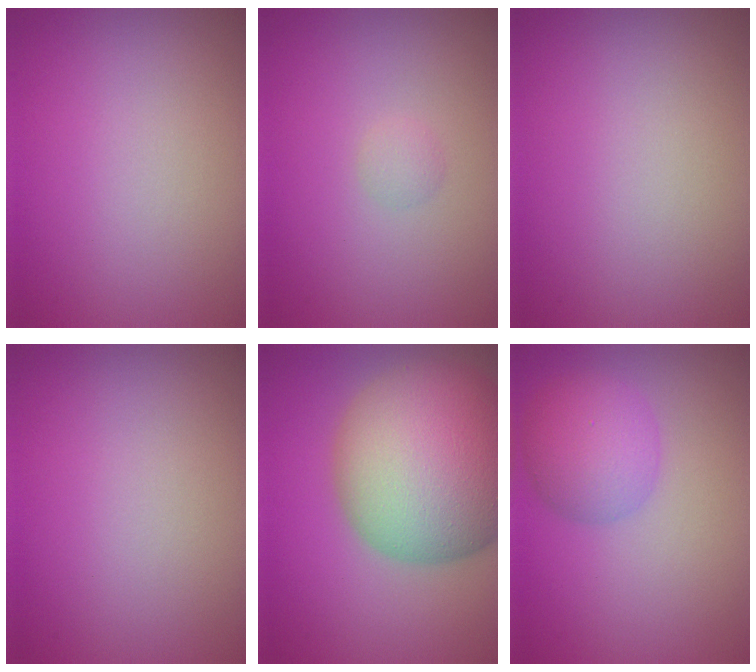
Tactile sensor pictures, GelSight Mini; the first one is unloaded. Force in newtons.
{"total": 0.7, "press": 0.7, "slide": 0.0}
{"total": 0.0}
{"total": 0.0}
{"total": 15.0, "press": 15.0, "slide": 0.7}
{"total": 4.0, "press": 3.9, "slide": 0.2}